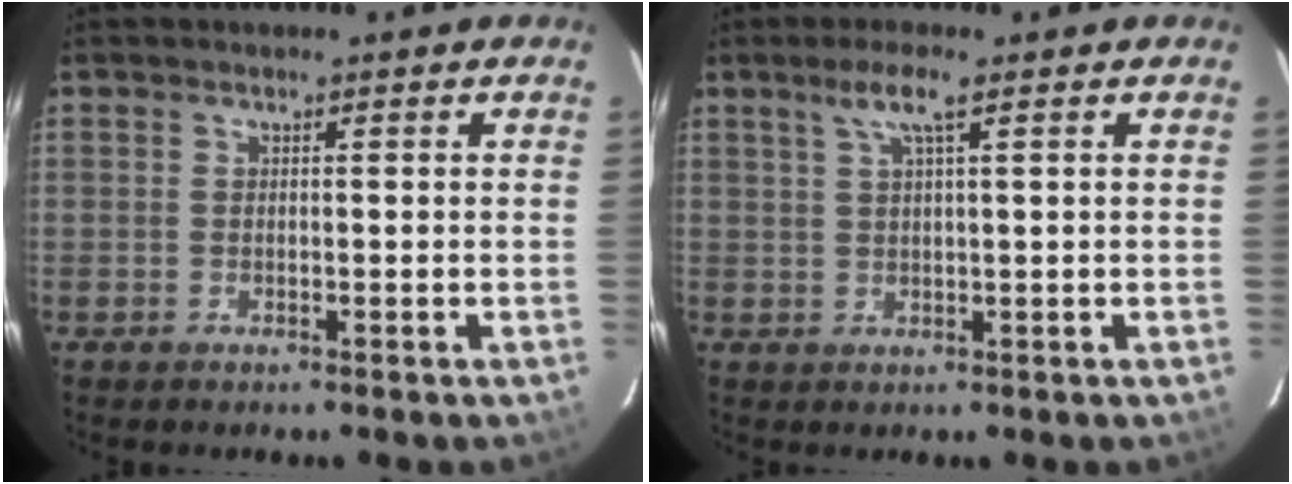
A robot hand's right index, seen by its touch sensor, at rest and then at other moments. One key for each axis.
{"total": 3.8, "fx": 2.1, "fy": 0.0, "fz": 3.1, "tx": -0.061, "ty": 0.006, "tz": 0.040}